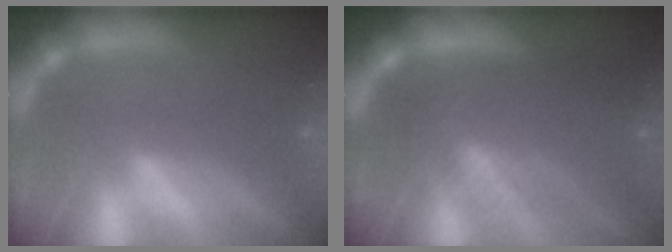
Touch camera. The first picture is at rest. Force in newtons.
{"total": 8.6}